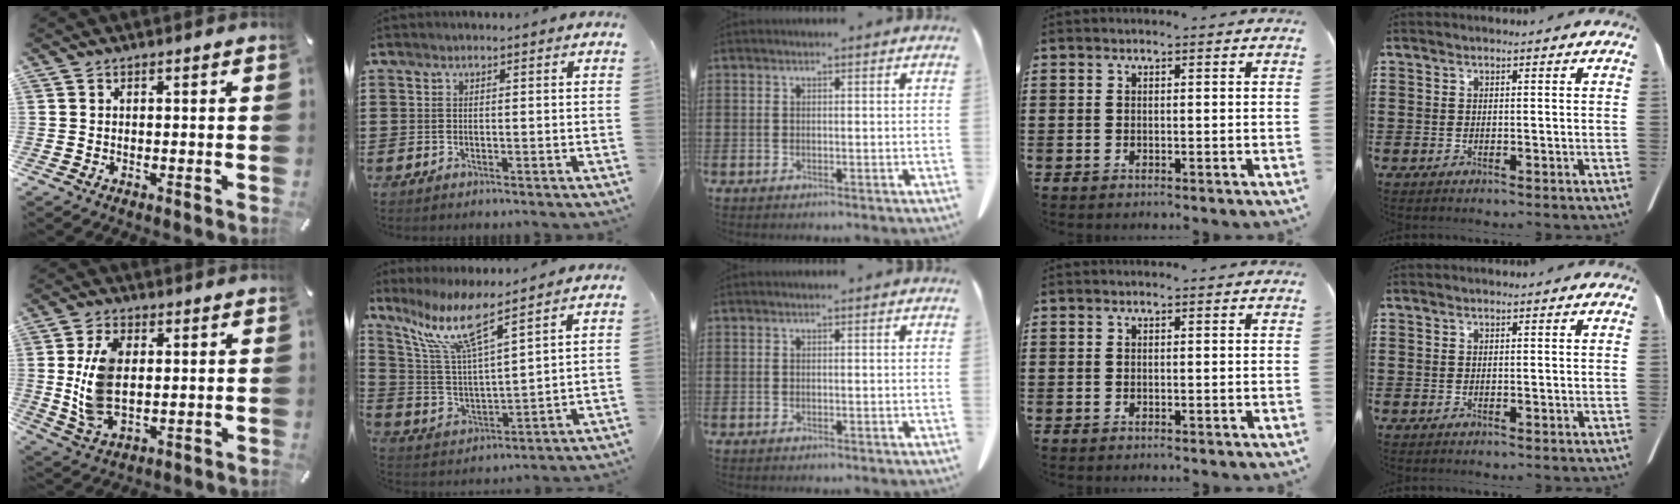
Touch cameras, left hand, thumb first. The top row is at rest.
{"thumb": {"total": 10.8, "force": [1.6, 6.8, 8.3], "torque": [-0.189, -0.003, 0.026]}, "index": {"total": 9.9, "force": [7.0, 1.3, 6.9], "torque": [-0.164, -0.033, 0.119]}}